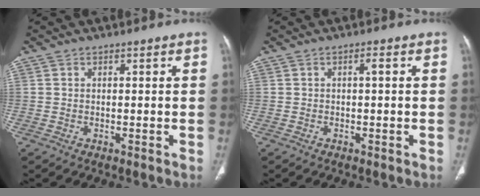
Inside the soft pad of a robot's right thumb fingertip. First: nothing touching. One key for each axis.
{"total": 0.8, "fx": 0.0, "fy": 0.1, "fz": 0.8, "tx": -0.009, "ty": 0.002, "tz": -0.003}